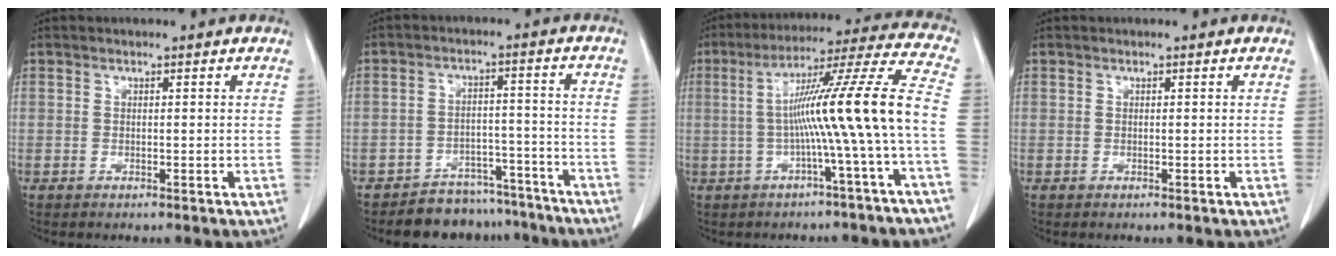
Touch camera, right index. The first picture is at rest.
{"total": 8.7, "force": [-7.6, 4.2, 0.1], "torque": [0.029, 0.039, -0.109]}
{"total": 14.9, "force": [-2.1, -2.5, 14.5], "torque": [-0.222, 0.022, -0.039]}
{"total": 0.0}